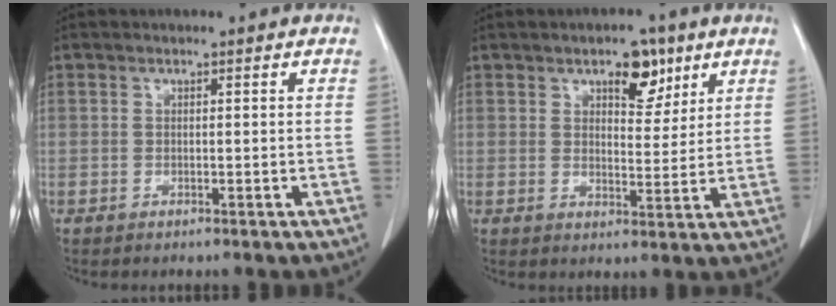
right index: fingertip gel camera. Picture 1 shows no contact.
{"total": 6.3, "force": [3.8, 2.9, 4.1], "torque": [-0.055, 0.002, 0.055]}